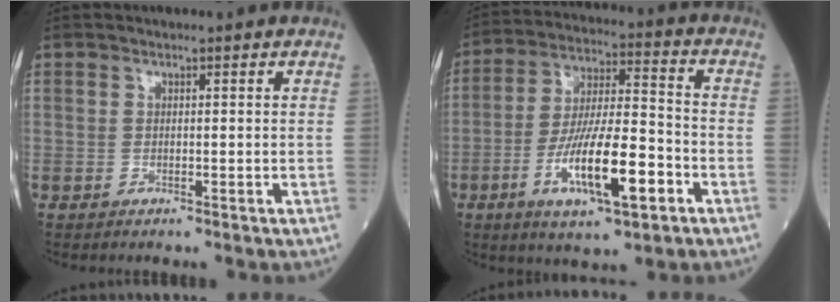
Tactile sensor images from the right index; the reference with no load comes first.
{"total": 14.3, "force": [-5.5, 2.8, 12.9], "torque": [-0.240, -0.005, -0.091]}